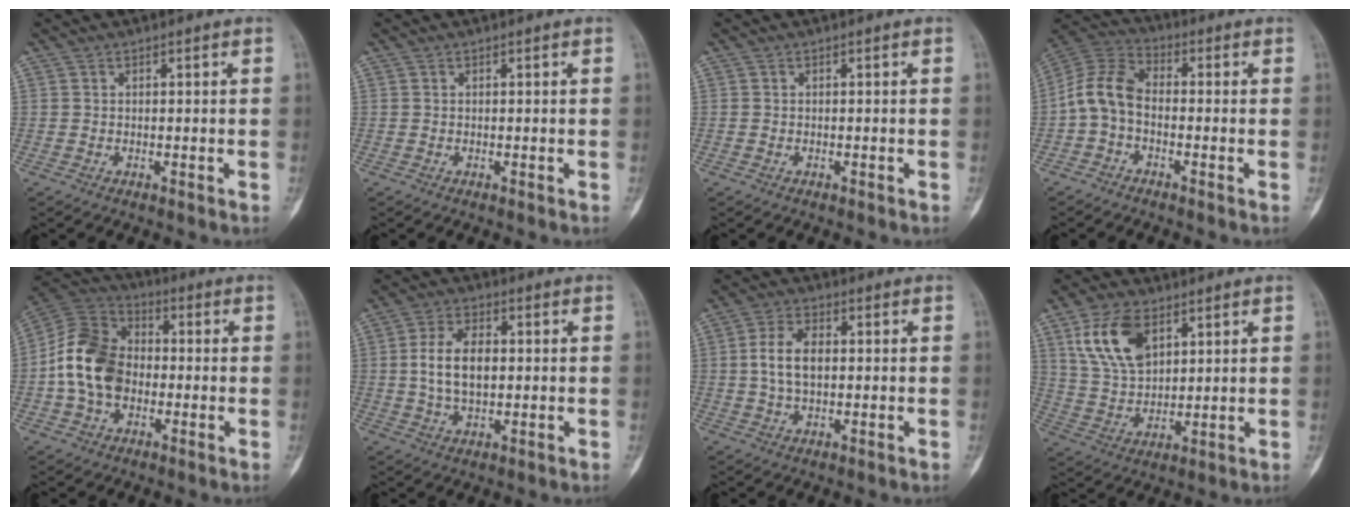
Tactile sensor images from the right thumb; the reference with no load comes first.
{"total": 0.0}
{"total": 0.0}
{"total": 8.7, "force": [-1.6, 5.5, 6.4], "torque": [-0.126, 0.029, -0.048]}
{"total": 14.4, "force": [-1.8, 10.7, 9.5], "torque": [-0.164, 0.031, -0.044]}
{"total": 9.1, "force": [0.5, 5.2, 7.5], "torque": [-0.134, 0.005, 0.009]}
{"total": 7.3, "force": [0.5, 4.2, 5.9], "torque": [-0.110, 0.010, 0.006]}
{"total": 12.4, "force": [5.7, 7.2, 8.3], "torque": [-0.144, -0.017, 0.117]}